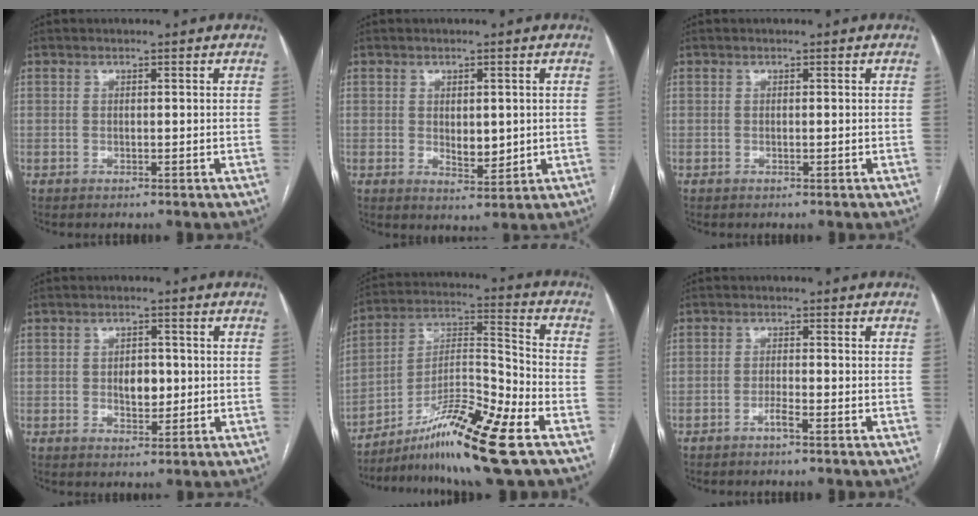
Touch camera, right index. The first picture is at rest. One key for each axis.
{"total": 4.1, "fx": 0.2, "fy": 1.9, "fz": 3.6, "tx": -0.055, "ty": -0.009, "tz": 0.010}
{"total": 0.0}
{"total": 3.8, "fx": -0.1, "fy": 2.3, "fz": 3.0, "tx": -0.045, "ty": 0.002, "tz": 0.005}
{"total": 16.0, "fx": -10.1, "fy": 0.2, "fz": 12.5, "tx": -0.232, "ty": -0.004, "tz": -0.171}
{"total": 1.7, "fx": -1.2, "fy": -0.2, "fz": 1.2, "tx": -0.024, "ty": 0.001, "tz": -0.023}